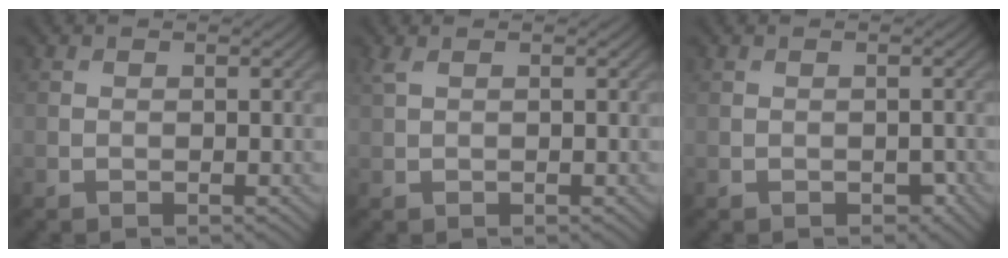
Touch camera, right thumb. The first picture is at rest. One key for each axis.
{"total": 1.2, "fx": 0.7, "fy": 0.3, "fz": 0.9, "tx": -0.028, "ty": 0.004, "tz": 0.017}
{"total": 1.0, "fx": -0.5, "fy": 0.6, "fz": 0.6, "tx": -0.009, "ty": -0.006, "tz": -0.007}